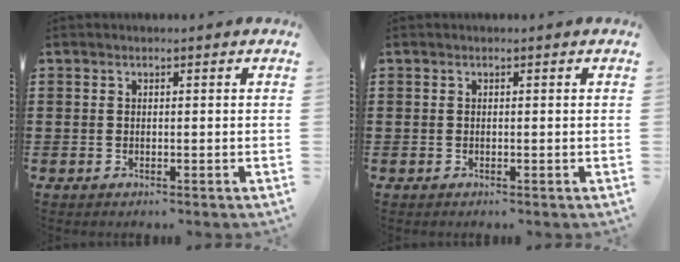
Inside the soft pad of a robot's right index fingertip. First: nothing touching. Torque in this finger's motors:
{"motor_torque": [-0.60, 0.52, 0.00, 0.00]}